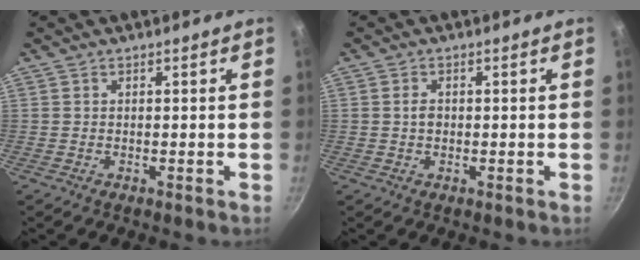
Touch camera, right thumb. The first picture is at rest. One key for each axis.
{"total": 1.8, "fx": 0.0, "fy": 1.3, "fz": 1.2, "tx": -0.020, "ty": 0.003, "tz": -0.001}